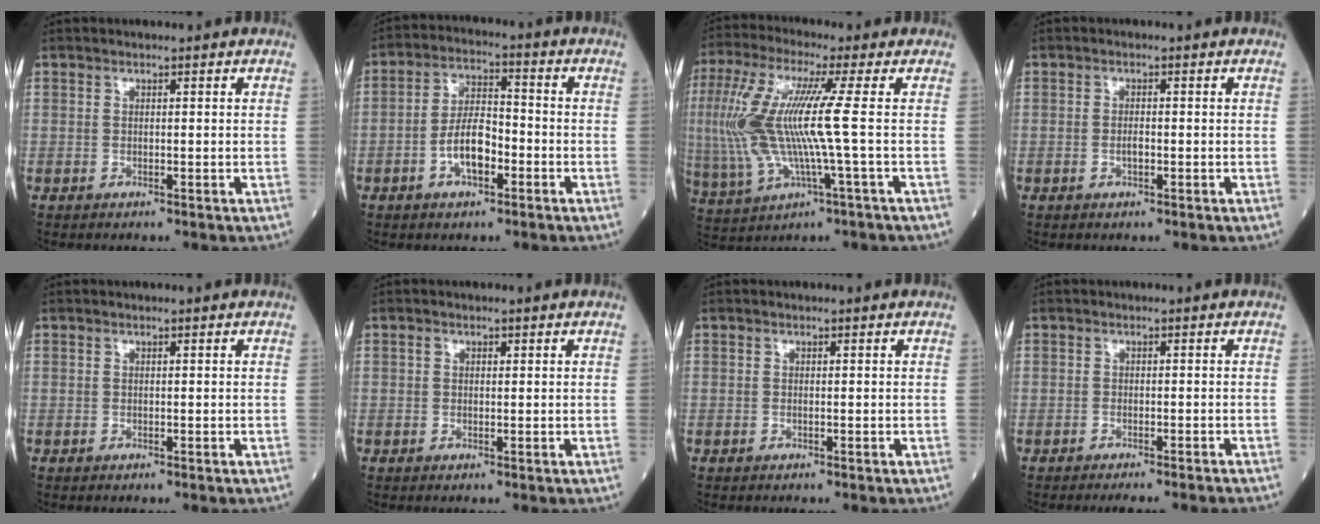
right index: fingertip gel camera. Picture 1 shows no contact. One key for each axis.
{"total": 7.2, "fx": -2.7, "fy": 2.9, "fz": 6.0, "tx": -0.120, "ty": 0.013, "tz": -0.051}
{"total": 14.2, "fx": 0.4, "fy": 1.0, "fz": 14.2, "tx": -0.327, "ty": 0.007, "tz": 0.006}
{"total": 1.4, "fx": -0.5, "fy": 0.4, "fz": 1.2, "tx": -0.024, "ty": 0.001, "tz": -0.010}
{"total": 0.0}
{"total": 0.9, "fx": 0.3, "fy": 0.7, "fz": 0.4, "tx": -0.007, "ty": 0.007, "tz": 0.004}
{"total": 0.0}
{"total": 5.2, "fx": -4.8, "fy": 0.3, "fz": 1.9, "tx": -0.013, "ty": -0.013, "tz": -0.064}